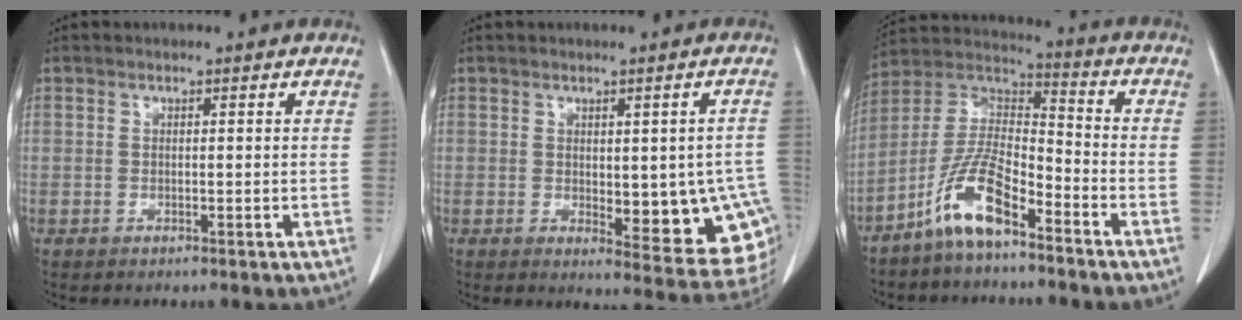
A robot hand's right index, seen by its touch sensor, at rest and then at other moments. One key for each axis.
{"total": 13.6, "fx": -2.1, "fy": 5.3, "fz": 12.4, "tx": -0.100, "ty": 0.004, "tz": -0.009}
{"total": 11.0, "fx": -7.2, "fy": 2.7, "fz": 8.0, "tx": -0.172, "ty": 0.008, "tz": -0.141}